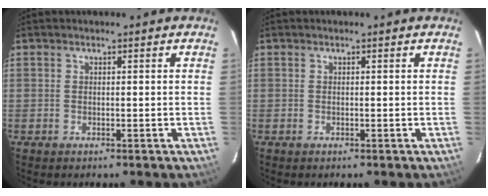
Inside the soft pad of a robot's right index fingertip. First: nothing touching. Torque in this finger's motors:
{"motor_torque": [0.00, 0.00, 0.03, 0.00]}